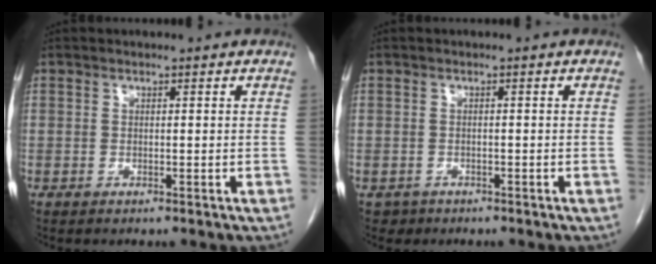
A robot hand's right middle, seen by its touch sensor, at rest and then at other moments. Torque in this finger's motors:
{"motor_torque": [-0.11, -0.11, -0.05, -0.02]}